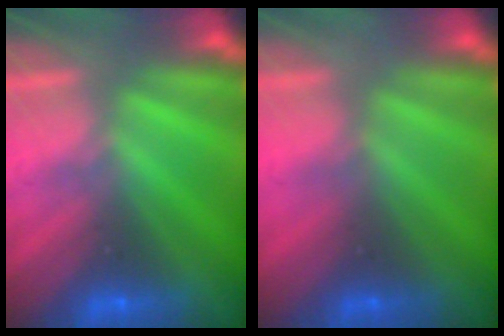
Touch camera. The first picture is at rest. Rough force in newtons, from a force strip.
{"total": 5.4}